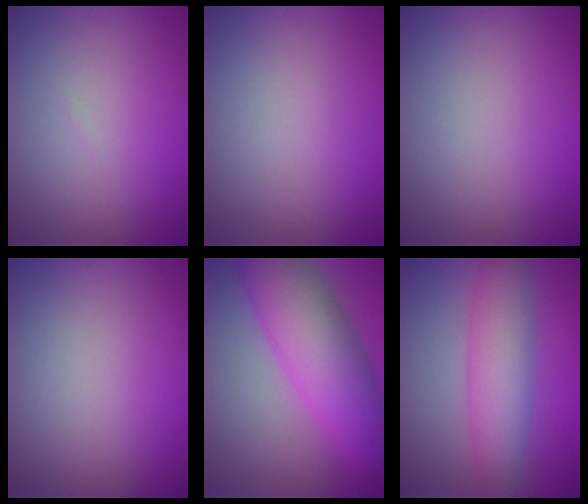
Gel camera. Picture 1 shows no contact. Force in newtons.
{"total": 0.0}
{"total": 0.0}
{"total": 0.0}
{"total": 9.6, "press": 9.6, "slide": 0.1}
{"total": 5.6, "press": 5.6, "slide": 0.2}